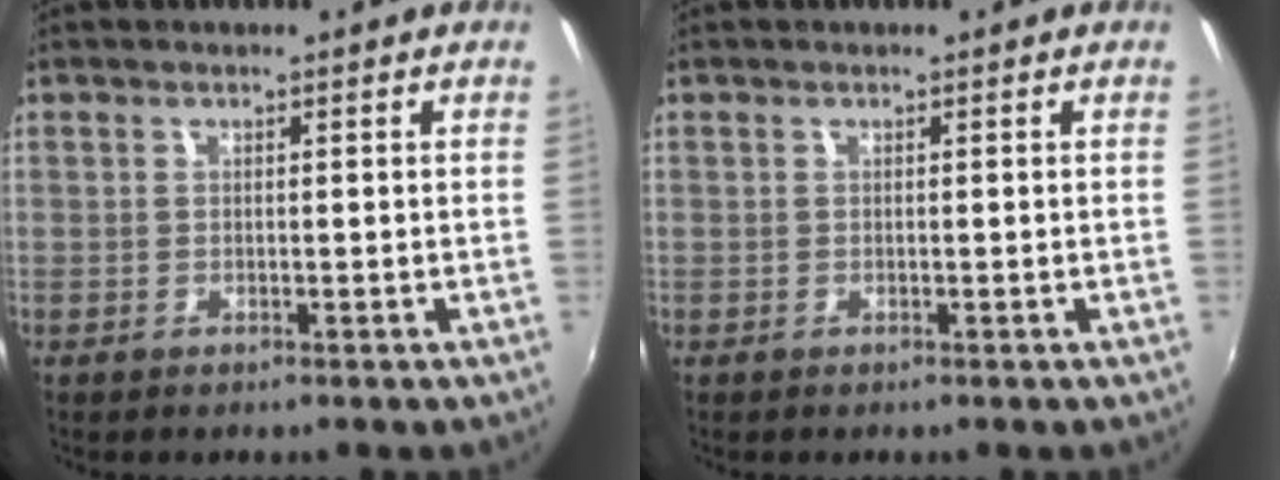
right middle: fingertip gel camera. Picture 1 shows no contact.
{"total": 0.0}